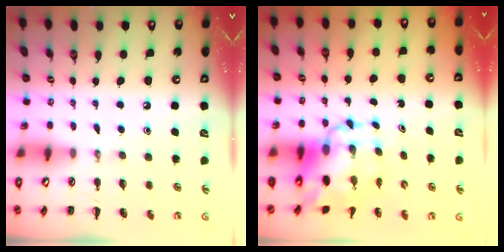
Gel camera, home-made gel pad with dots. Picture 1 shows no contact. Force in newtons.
{"total": 10.5, "press": 10.1, "slide": 2.9}